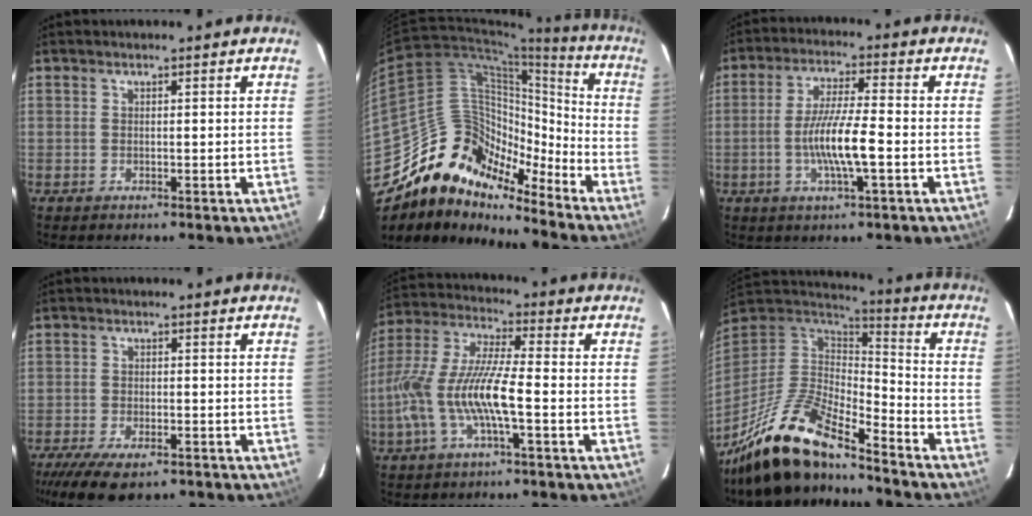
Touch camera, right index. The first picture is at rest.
{"total": 15.4, "force": [-12.7, 7.3, 4.9], "torque": [-0.084, 0.038, -0.239]}
{"total": 9.0, "force": [-2.4, 0.7, 8.6], "torque": [-0.165, -0.003, -0.045]}
{"total": 11.3, "force": [-8.1, 4.3, 6.5], "torque": [-0.152, -0.034, -0.135]}
{"total": 14.8, "force": [-4.2, 2.5, 13.9], "torque": [-0.286, -0.005, -0.081]}
{"total": 18.4, "force": [-14.5, 4.4, 10.4], "torque": [-0.211, -0.026, -0.273]}